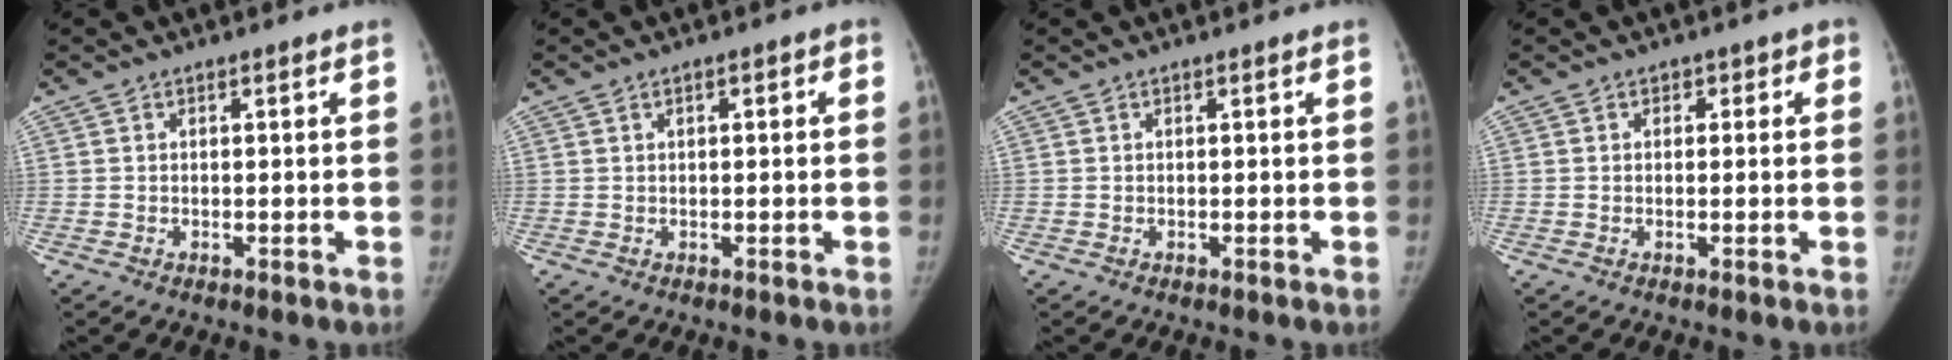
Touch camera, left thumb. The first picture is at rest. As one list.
[{"total": 1.5, "force": [0.4, 0.8, 1.3], "torque": [-0.014, 0.007, 0.002]}, {"total": 0.0}, {"total": 1.6, "force": [0.4, 1.3, 0.7], "torque": [0.012, 0.004, -0.001]}]